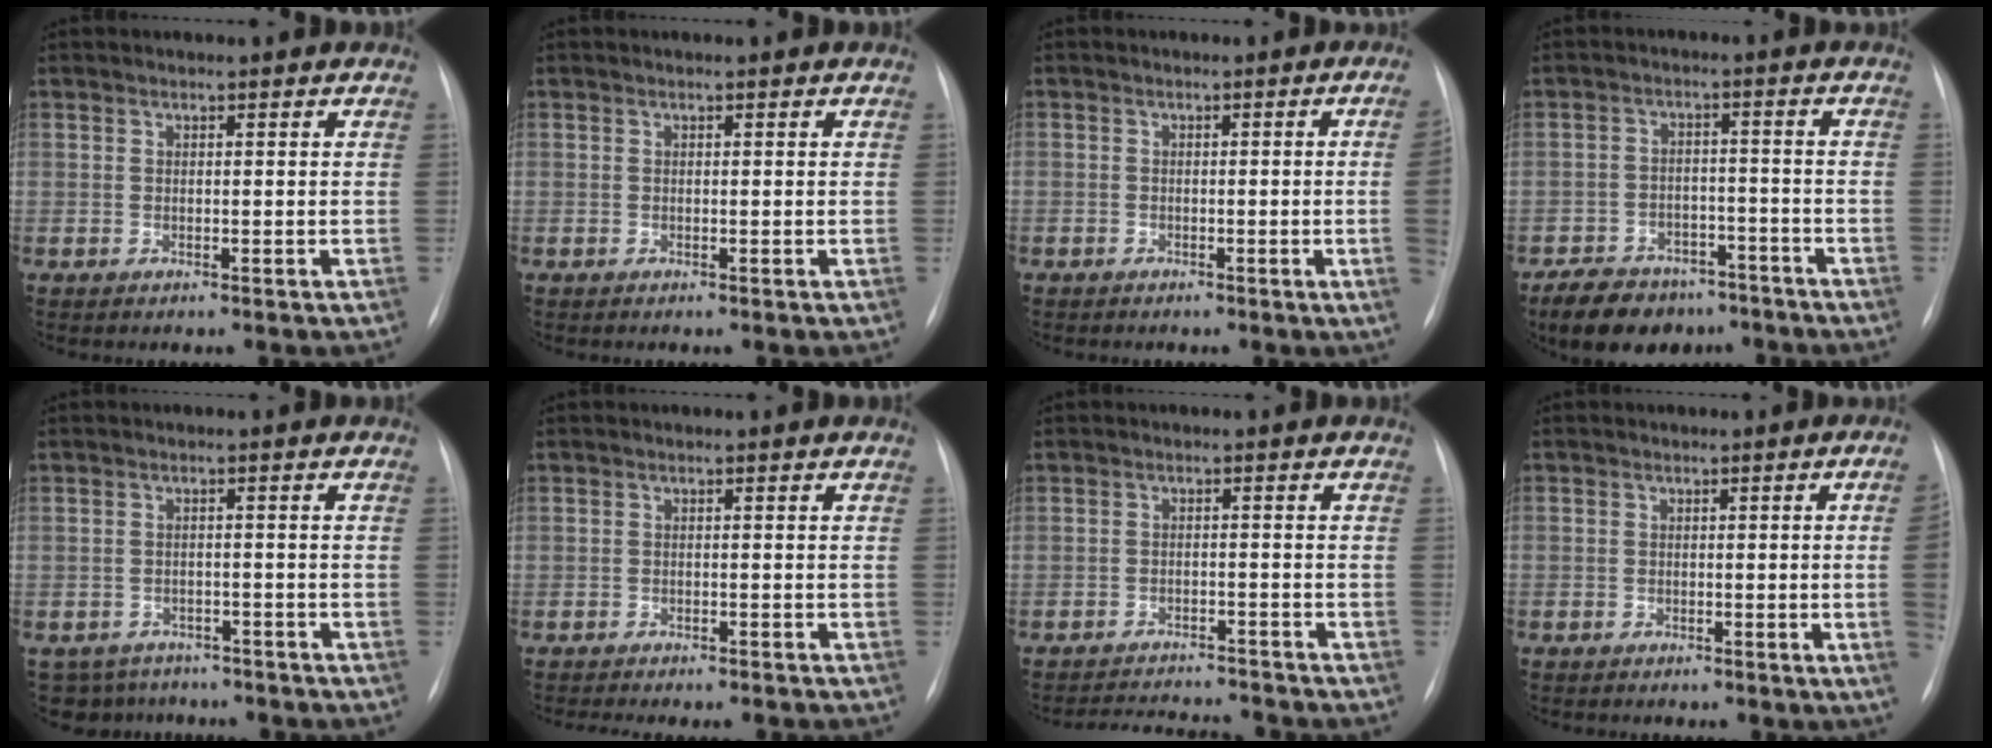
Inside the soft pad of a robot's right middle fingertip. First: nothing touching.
{"total": 0.0}
{"total": 3.4, "force": [-0.8, -0.7, 3.3], "torque": [-0.040, -0.003, -0.015]}
{"total": 11.5, "force": [-8.9, 6.1, 4.0], "torque": [-0.065, 0.007, -0.134]}
{"total": 7.0, "force": [-5.9, 3.6, 0.3], "torque": [-0.007, 0.013, -0.074]}
{"total": 5.7, "force": [-5.1, 1.3, 2.0], "torque": [-0.016, -0.001, -0.066]}
{"total": 8.8, "force": [-8.6, 1.1, 1.8], "torque": [-0.028, 0.002, -0.120]}
{"total": 3.5, "force": [-0.8, -0.7, 3.3], "torque": [-0.040, -0.003, -0.014]}